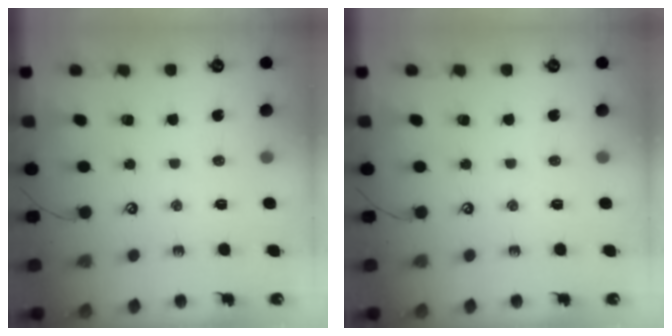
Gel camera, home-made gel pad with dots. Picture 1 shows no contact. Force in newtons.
{"total": 0.0}